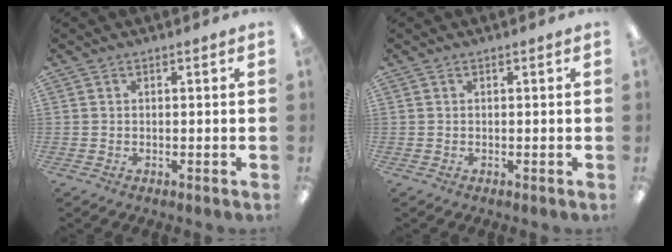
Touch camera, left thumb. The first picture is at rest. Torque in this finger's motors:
{"motor_torque": [0.00, 0.00, 0.02, -0.02, 0.00]}